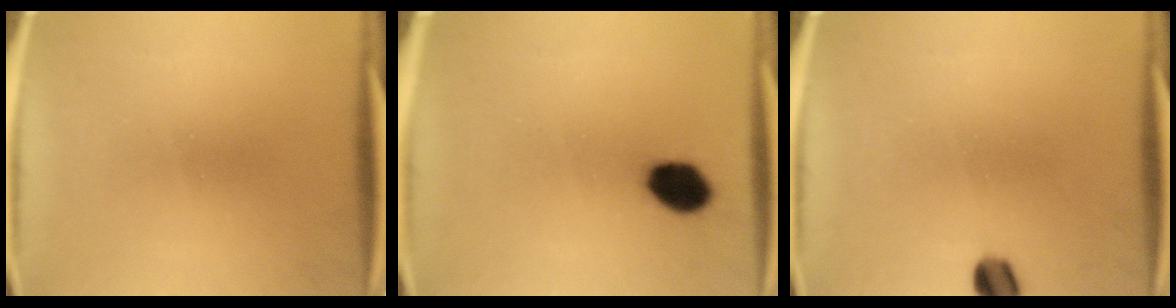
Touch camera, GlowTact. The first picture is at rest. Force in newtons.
{"total": 7.5}
{"total": 4.0}